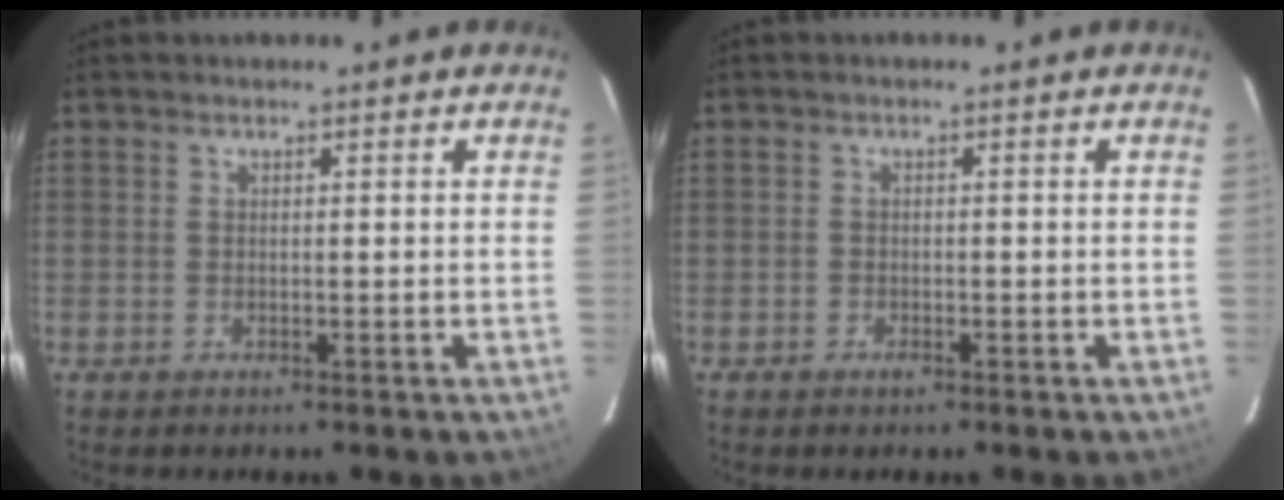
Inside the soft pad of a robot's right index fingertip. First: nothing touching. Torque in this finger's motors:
{"motor_torque": [0.29, -0.30, 0.07, 0.01]}